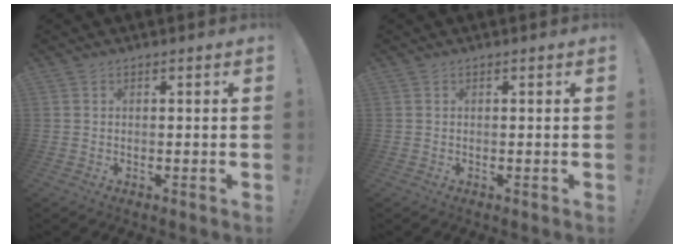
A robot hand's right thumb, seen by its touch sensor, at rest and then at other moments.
{"total": 0.0}